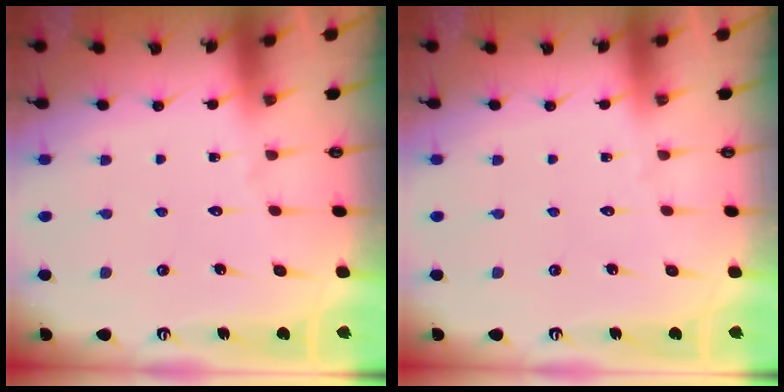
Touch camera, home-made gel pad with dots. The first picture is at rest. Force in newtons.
{"total": 0.0}